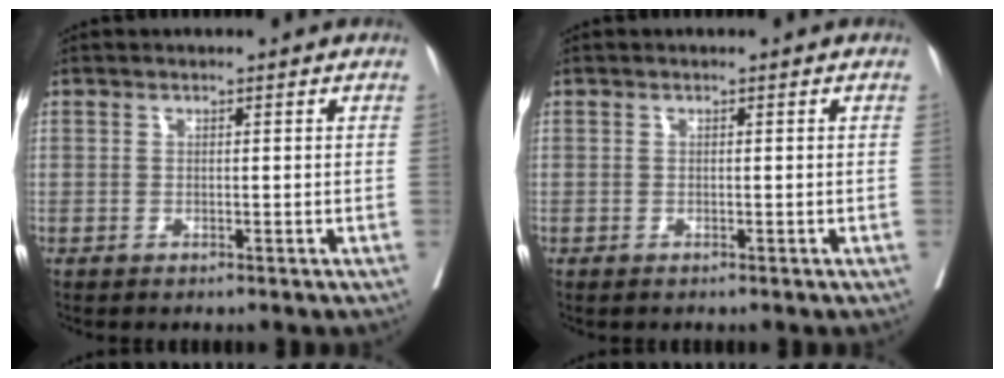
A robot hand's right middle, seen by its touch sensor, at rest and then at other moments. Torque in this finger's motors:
{"motor_torque": [1.07, -1.07, 0.16, 0.09]}